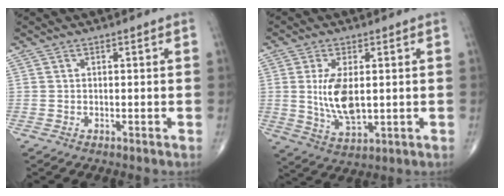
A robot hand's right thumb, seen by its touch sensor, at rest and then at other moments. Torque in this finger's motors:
{"motor_torque": [-0.48, 0.79, 0.83, 0.28, 0.04]}